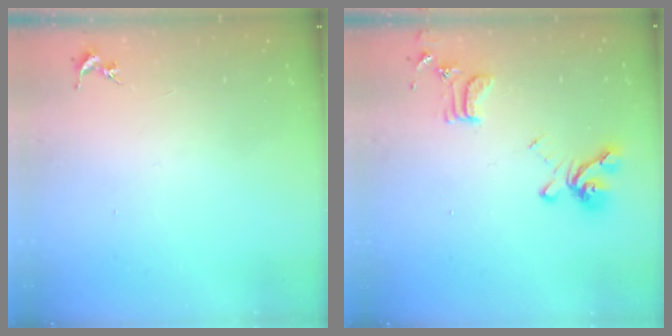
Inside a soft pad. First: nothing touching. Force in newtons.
{"total": 15.5, "press": 15.4, "slide": 1.5}